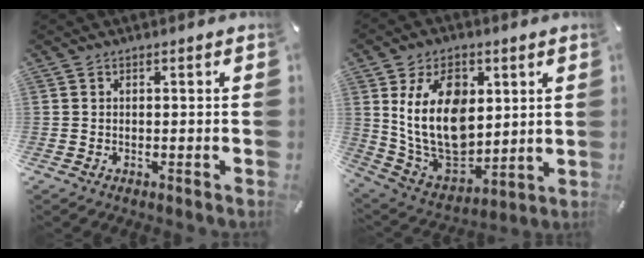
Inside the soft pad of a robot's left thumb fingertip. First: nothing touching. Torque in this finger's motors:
{"motor_torque": [2.28, 2.32, 2.29, -0.48, 0.76]}